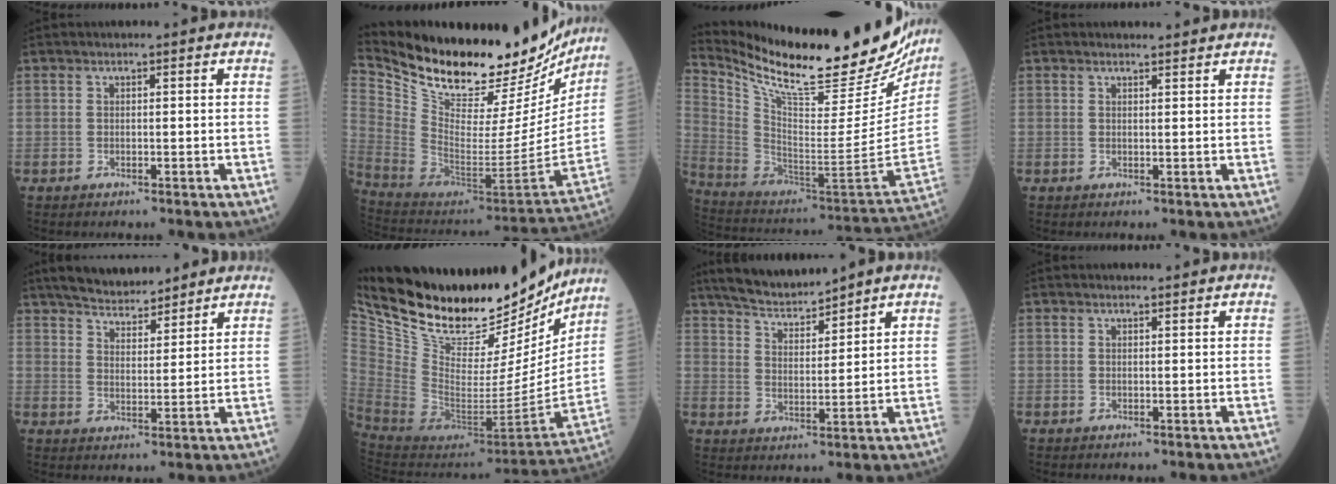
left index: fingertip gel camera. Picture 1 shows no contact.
{"total": 32.1, "force": [27.4, 8.6, 14.3], "torque": [-0.252, -0.063, 0.402]}
{"total": 31.4, "force": [26.4, 6.3, 15.9], "torque": [-0.279, -0.075, 0.384]}
{"total": 1.8, "force": [1.8, 0.0, 0.1], "torque": [-0.009, 0.000, 0.026]}
{"total": 10.8, "force": [9.7, 2.5, 4.3], "torque": [-0.066, 0.017, 0.154]}
{"total": 30.2, "force": [25.2, 9.9, 13.3], "torque": [-0.245, -0.030, 0.393]}
{"total": 7.6, "force": [7.2, 0.2, 2.3], "torque": [-0.050, 0.005, 0.139]}
{"total": 0.7, "force": [0.7, -0.1, 0.0], "torque": [-0.005, -0.003, 0.009]}